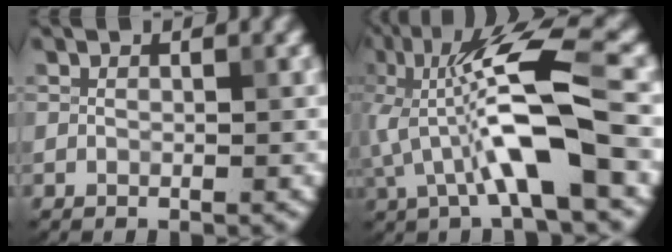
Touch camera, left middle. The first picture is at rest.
{"total": 8.7, "force": [-1.5, 2.0, 8.3], "torque": [-0.155, 0.018, -0.029]}